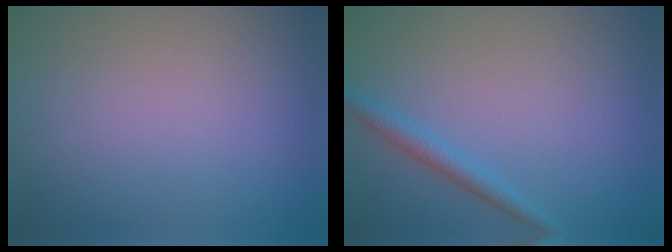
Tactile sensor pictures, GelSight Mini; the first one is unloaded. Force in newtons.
{"total": 1.9, "press": 1.9, "slide": 0.1}